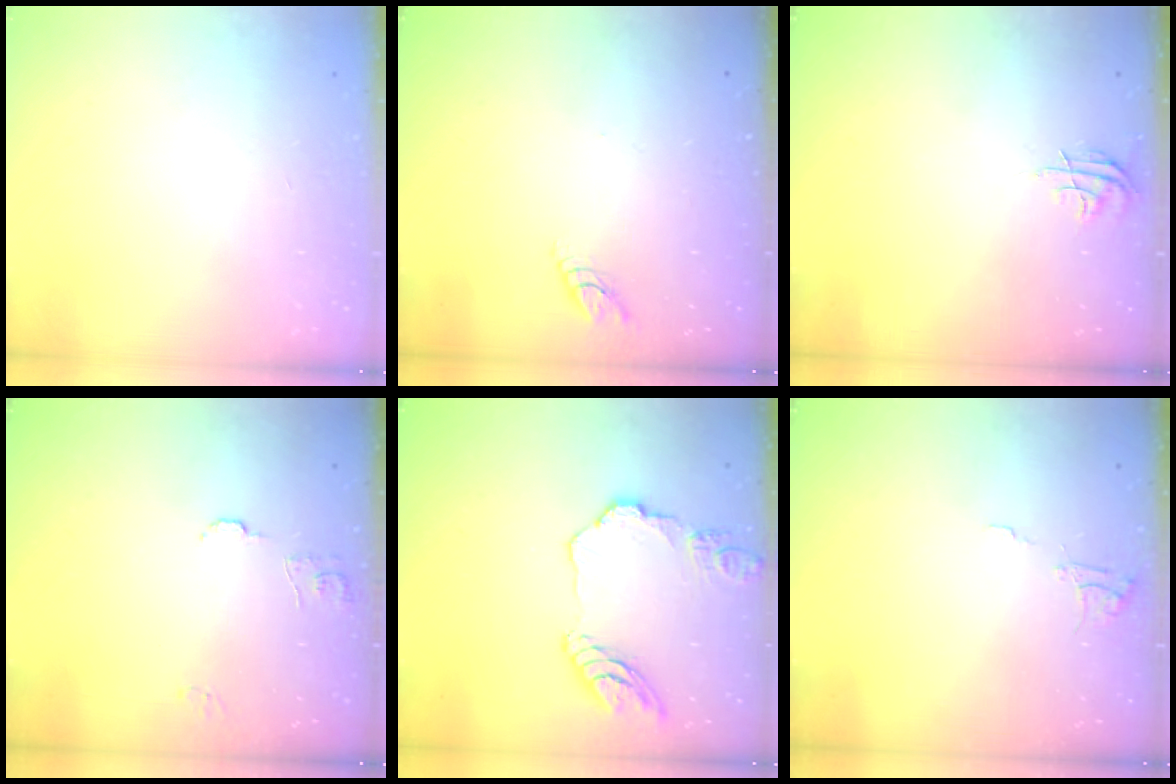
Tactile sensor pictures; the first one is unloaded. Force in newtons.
{"total": 3.3, "press": 3.3, "slide": 0.3}
{"total": 4.8, "press": 4.8, "slide": 0.4}
{"total": 6.4, "press": 6.3, "slide": 0.6}
{"total": 12.8, "press": 12.7, "slide": 1.3}
{"total": 4.6, "press": 4.6, "slide": 0.4}